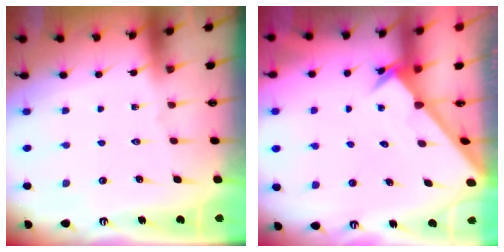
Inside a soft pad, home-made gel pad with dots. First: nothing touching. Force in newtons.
{"total": 2.4, "press": 2.4, "slide": 0.2}